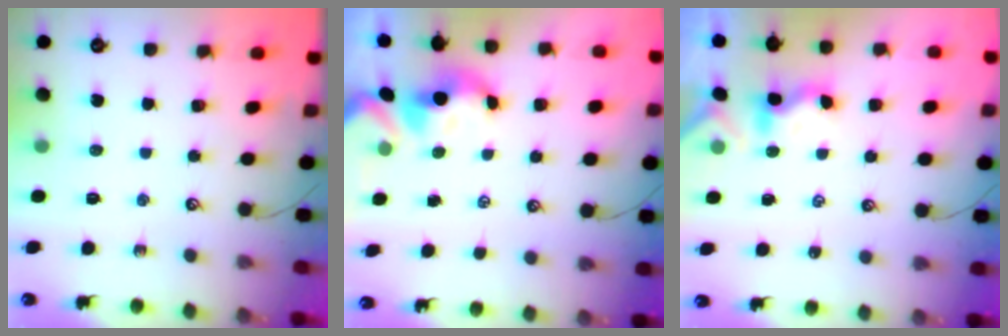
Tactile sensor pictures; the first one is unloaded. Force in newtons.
{"total": 1.7, "press": 1.5, "slide": 0.7}
{"total": 1.8, "press": 1.7, "slide": 0.5}